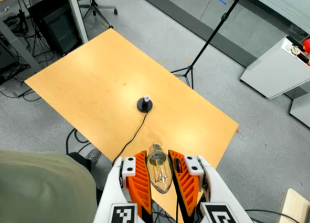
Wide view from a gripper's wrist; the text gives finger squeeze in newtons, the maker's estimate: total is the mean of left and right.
{"total": 21.3, "left": 23.4, "right": 19.2}